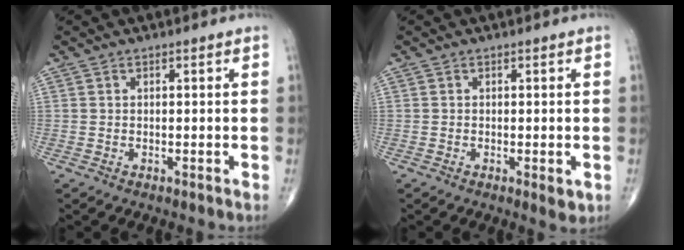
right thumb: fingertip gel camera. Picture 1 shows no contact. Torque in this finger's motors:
{"motor_torque": [0.08, 0.29, -0.02, -0.15, 0.03]}